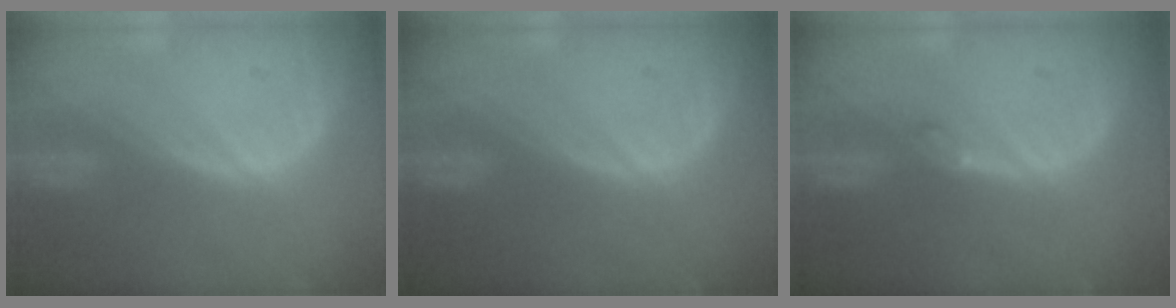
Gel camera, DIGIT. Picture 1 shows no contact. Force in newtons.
{"total": 0.0}
{"total": 1.2, "press": 1.1, "slide": 0.2}